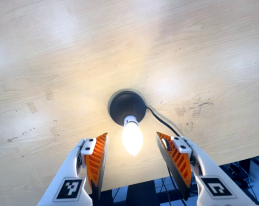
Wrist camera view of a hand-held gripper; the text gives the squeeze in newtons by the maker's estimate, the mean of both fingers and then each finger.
{"total": 0.0}